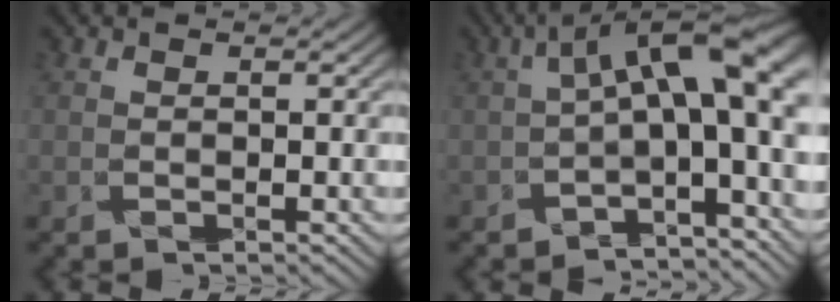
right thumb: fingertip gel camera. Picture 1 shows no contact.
{"total": 11.5, "force": [0.1, 4.6, 10.5], "torque": [-0.161, 0.004, 0.003]}